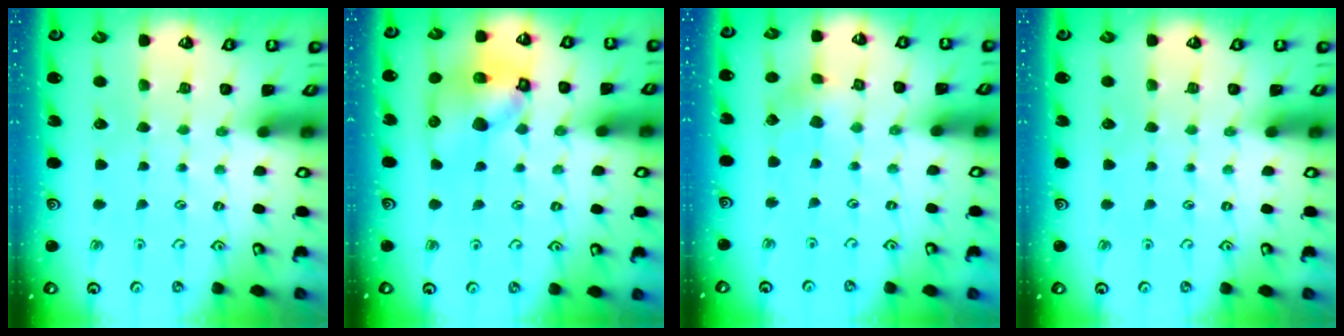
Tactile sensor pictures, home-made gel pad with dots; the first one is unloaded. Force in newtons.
{"total": 13.0, "press": 12.8, "slide": 2.3}
{"total": 2.8, "press": 2.8, "slide": 0.2}
{"total": 0.0}